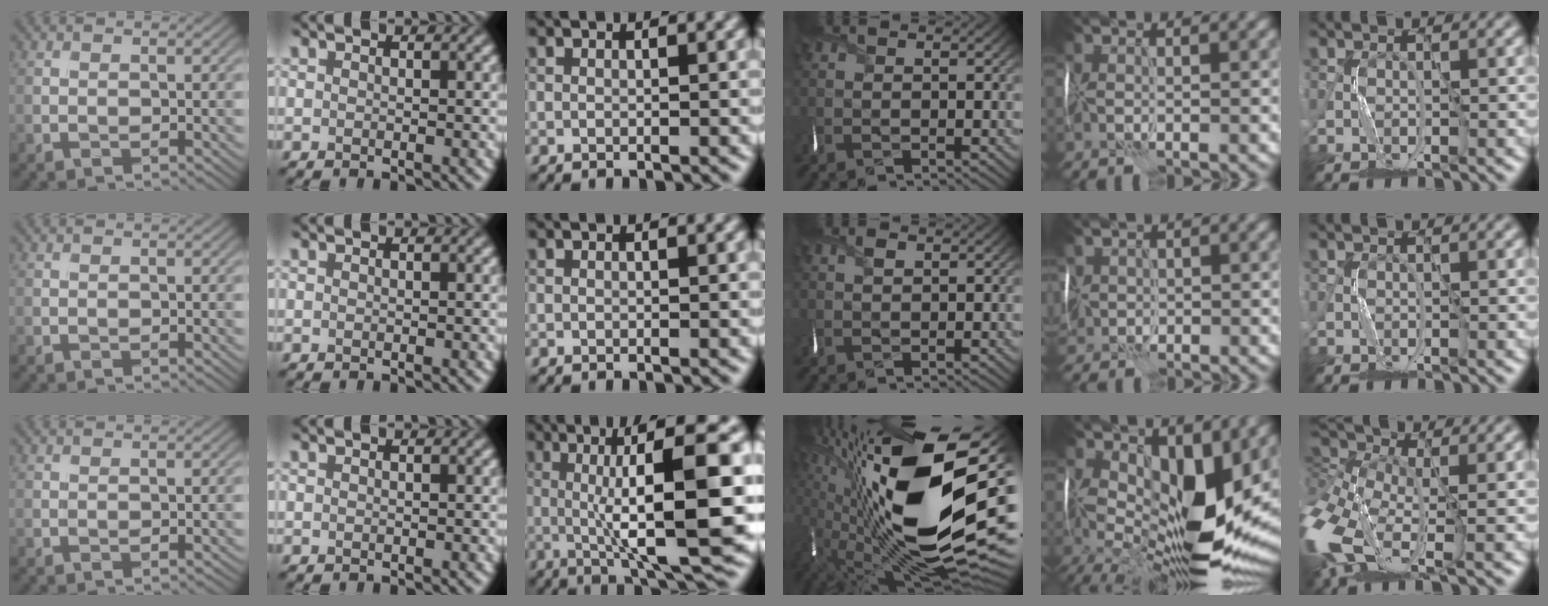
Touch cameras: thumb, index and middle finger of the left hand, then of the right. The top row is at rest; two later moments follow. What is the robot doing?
{"motion": "wrap", "object": "thread"}